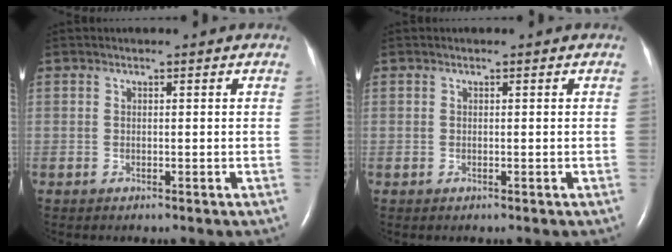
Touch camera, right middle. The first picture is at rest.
{"total": 0.0}